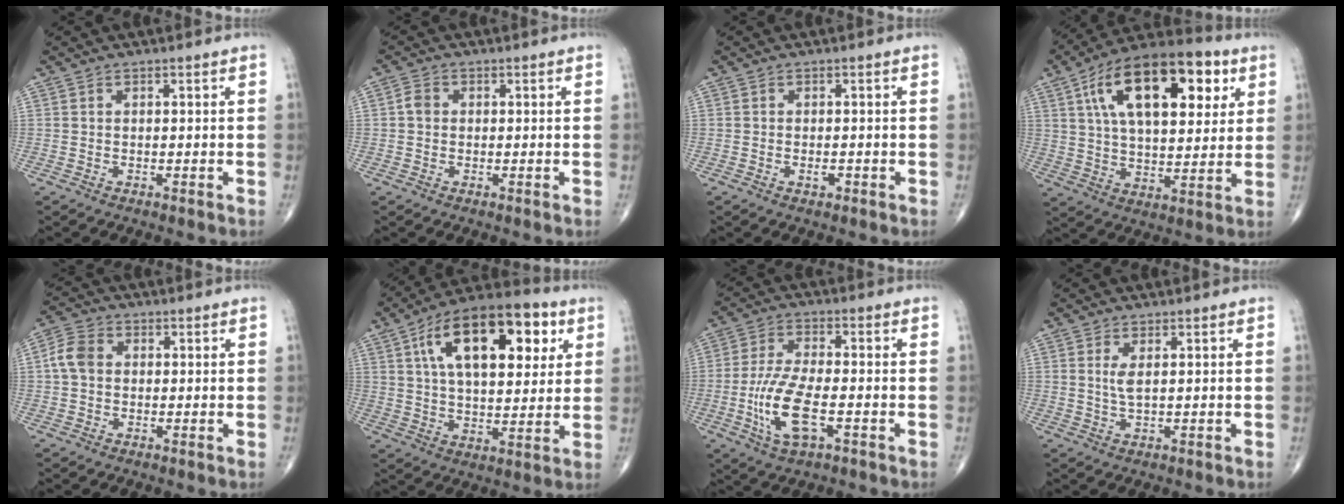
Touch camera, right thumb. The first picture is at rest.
{"total": 2.2, "force": [0.1, 1.8, 1.2], "torque": [-0.021, 0.005, -0.001]}
{"total": 1.2, "force": [-0.4, 0.6, 1.0], "torque": [-0.016, -0.001, -0.007]}
{"total": 23.4, "force": [8.6, 11.5, 18.5], "torque": [-0.280, -0.001, 0.136]}
{"total": 5.2, "force": [0.4, 3.9, 3.3], "torque": [-0.069, 0.015, 0.002]}
{"total": 22.0, "force": [7.9, 10.8, 17.5], "torque": [-0.253, -0.001, 0.121]}
{"total": 11.1, "force": [-3.0, 4.2, 9.8], "torque": [-0.210, 0.007, -0.056]}
{"total": 2.5, "force": [0.7, 0.6, 2.3], "torque": [-0.054, -0.007, 0.021]}